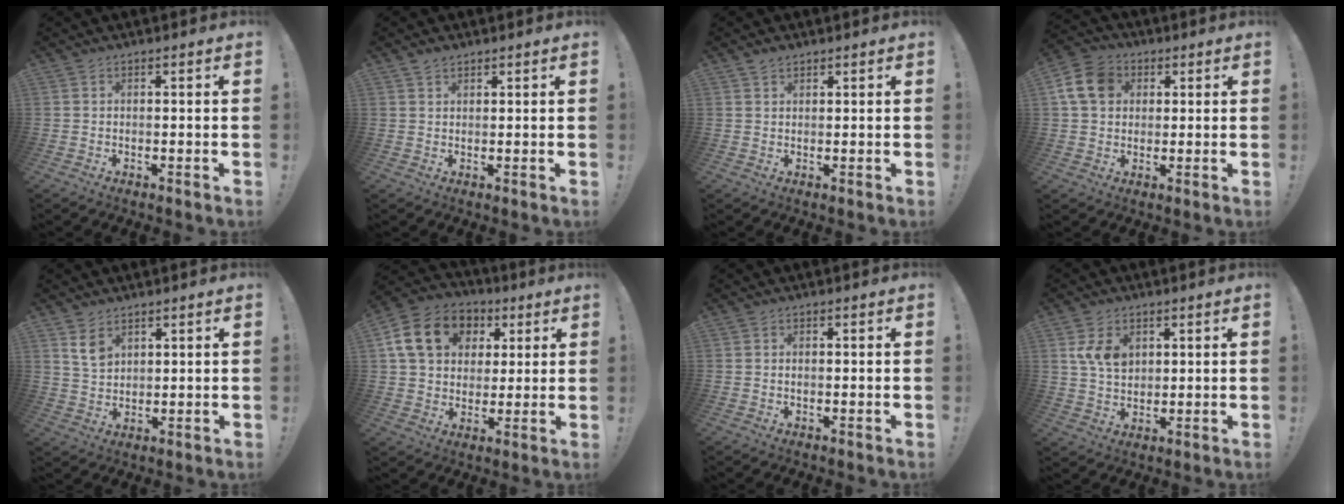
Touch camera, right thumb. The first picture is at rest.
{"total": 1.9, "force": [1.6, 0.9, 0.6], "torque": [-0.006, -0.008, 0.029]}
{"total": 1.9, "force": [1.5, 0.9, 0.6], "torque": [-0.007, -0.007, 0.028]}
{"total": 11.5, "force": [3.3, 9.1, 6.2], "torque": [-0.102, 0.002, 0.069]}
{"total": 6.0, "force": [3.5, 4.0, 2.8], "torque": [-0.035, -0.018, 0.065]}
{"total": 18.0, "force": [6.1, 13.9, 9.5], "torque": [-0.139, -0.007, 0.127]}
{"total": 0.6, "force": [0.0, 0.4, 0.5], "torque": [-0.013, 0.003, 0.000]}
{"total": 8.2, "force": [3.4, 5.8, 4.6], "torque": [-0.068, -0.011, 0.067]}